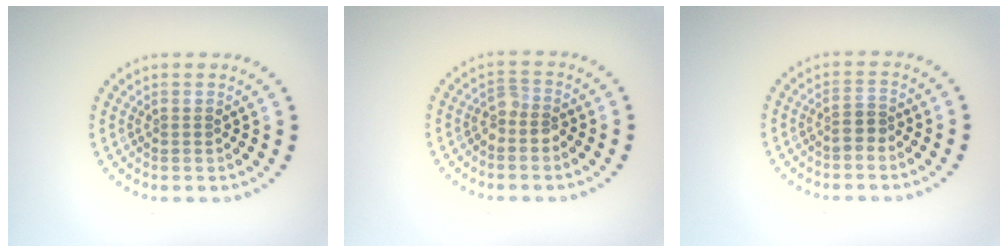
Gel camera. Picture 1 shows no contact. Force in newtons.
{"total": 1.6, "press": 1.3, "slide": 1.0}
{"total": 1.2, "press": 0.9, "slide": 0.7}